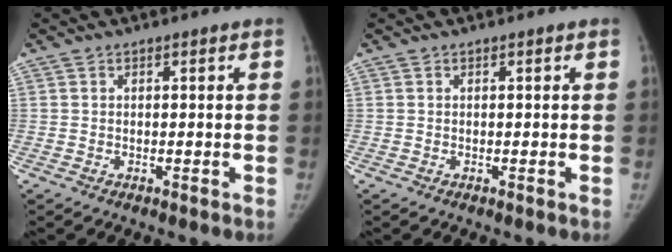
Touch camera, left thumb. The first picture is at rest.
{"total": 0.0}